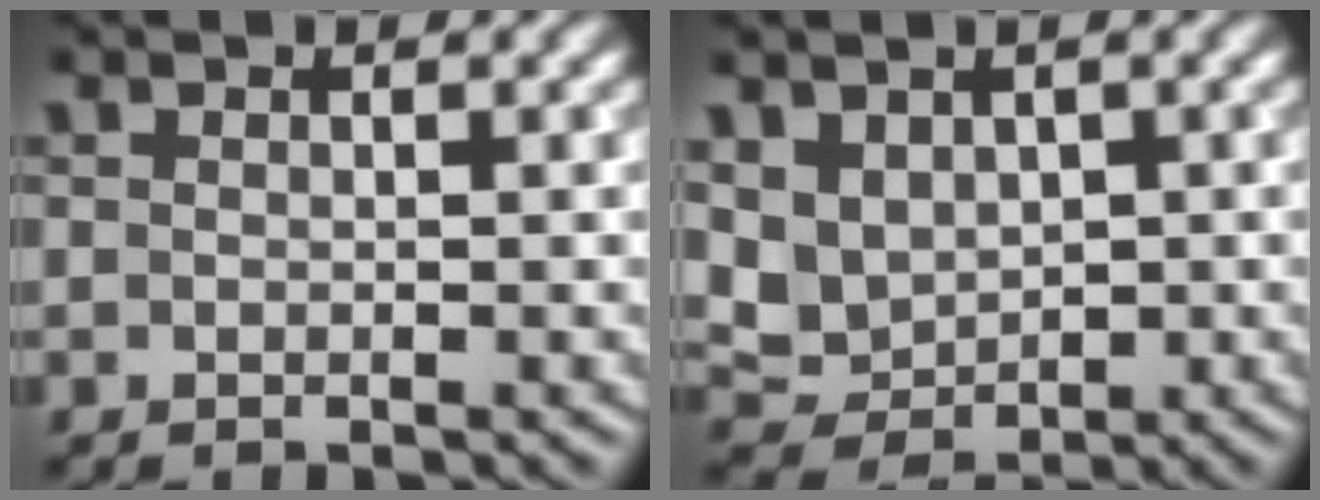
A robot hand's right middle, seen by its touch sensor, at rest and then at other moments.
{"total": 4.0, "force": [1.0, 3.2, 2.0], "torque": [-0.049, -0.007, 0.023]}